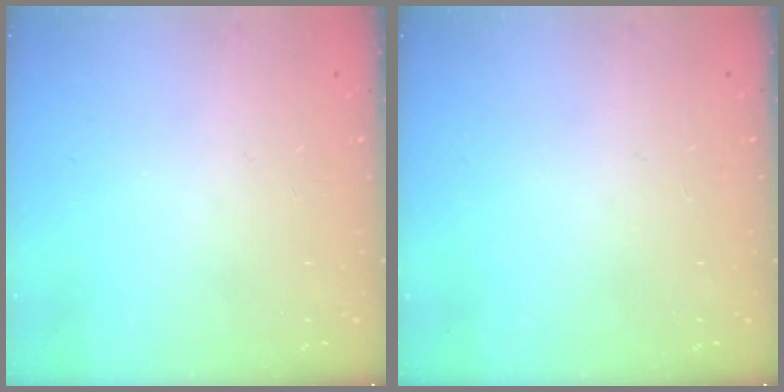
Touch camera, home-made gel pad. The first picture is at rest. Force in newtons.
{"total": 0.0}